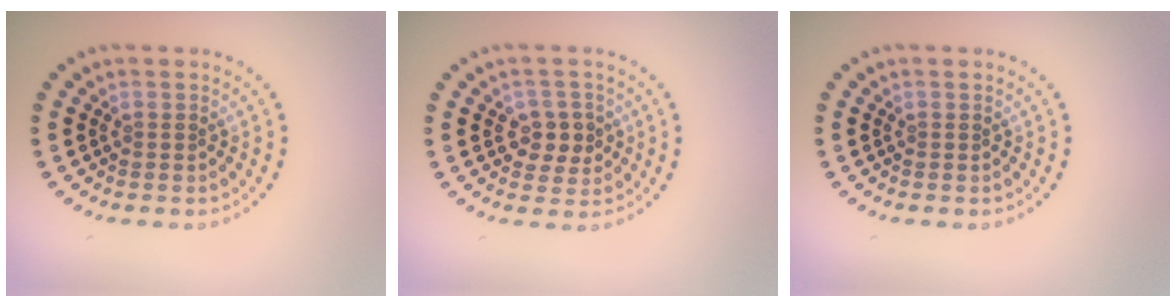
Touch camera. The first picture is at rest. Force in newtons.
{"total": 2.8, "press": 2.7, "slide": 0.7}
{"total": 0.0}